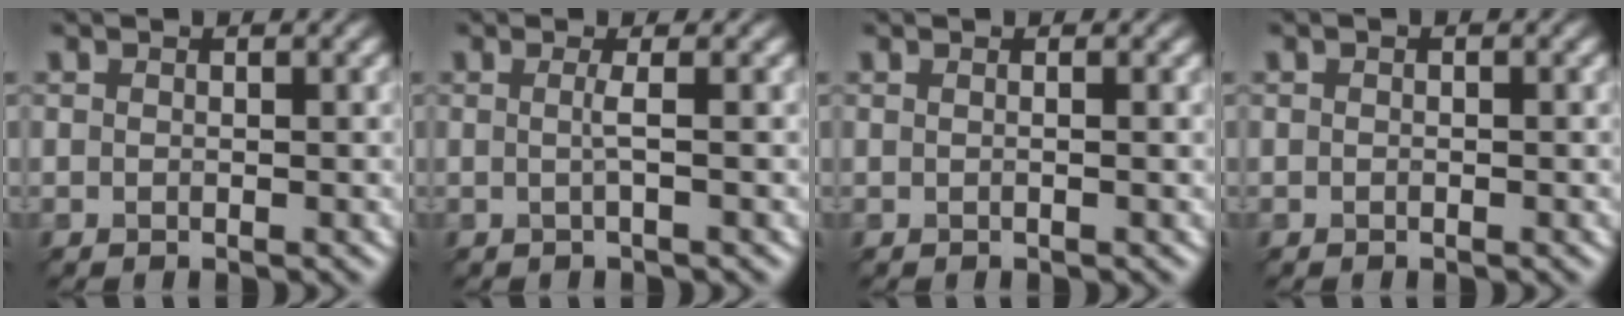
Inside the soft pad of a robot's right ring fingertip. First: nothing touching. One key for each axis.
{"total": 0.7, "fx": 0.0, "fy": -0.5, "fz": 0.4, "tx": -0.026, "ty": -0.004, "tz": 0.004}
{"total": 1.2, "fx": 0.6, "fy": 0.7, "fz": 0.8, "tx": 0.008, "ty": 0.003, "tz": -0.010}
{"total": 0.0}